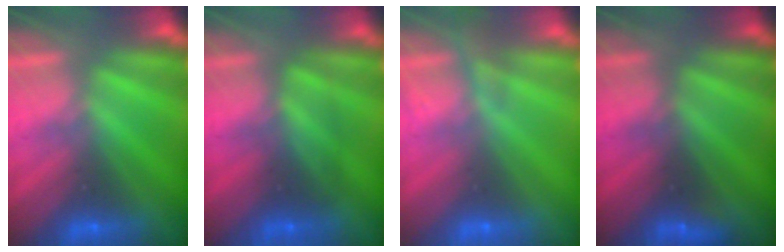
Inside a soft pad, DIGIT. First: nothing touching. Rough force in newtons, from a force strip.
{"total": 2.4}
{"total": 2.3}
{"total": 1.4}